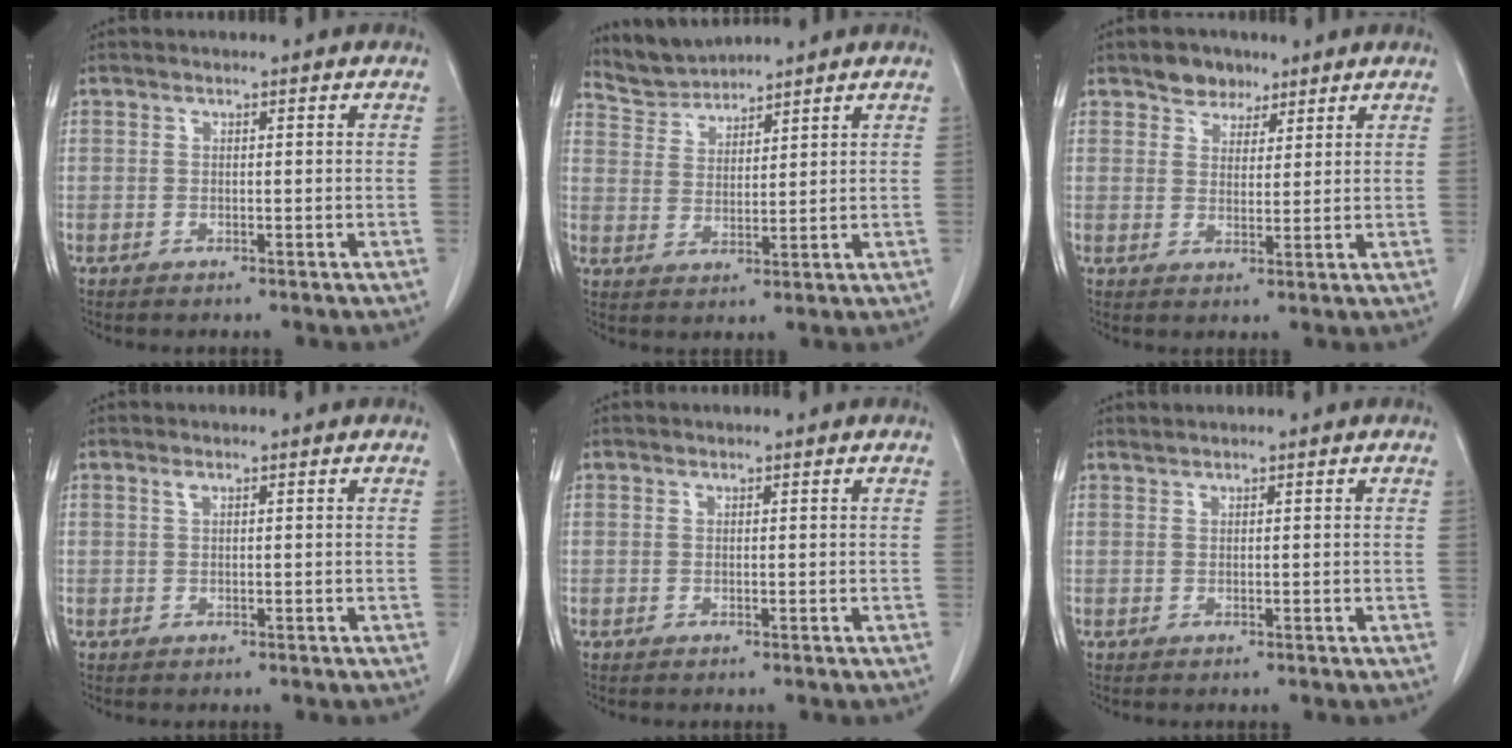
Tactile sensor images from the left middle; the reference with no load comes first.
{"total": 4.9, "force": [4.8, 0.2, -0.9], "torque": [0.010, 0.009, 0.101]}
{"total": 4.3, "force": [3.2, 2.6, 1.1], "torque": [-0.016, 0.005, 0.055]}
{"total": 0.6, "force": [0.4, 0.1, 0.4], "torque": [-0.012, 0.002, 0.008]}
{"total": 0.0}
{"total": 0.5, "force": [0.5, -0.1, -0.1], "torque": [-0.004, 0.002, 0.013]}